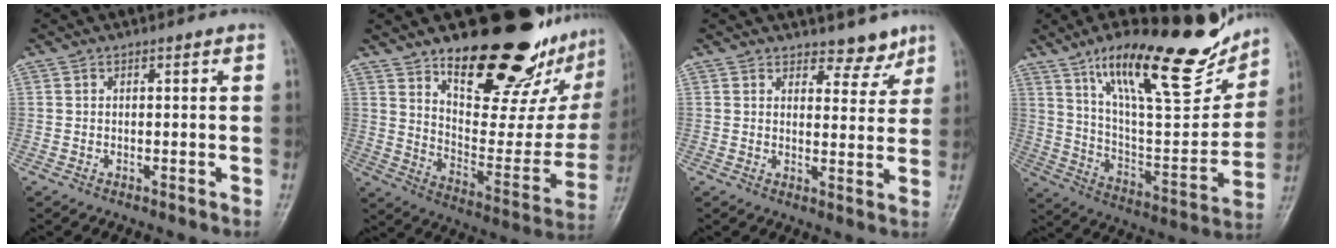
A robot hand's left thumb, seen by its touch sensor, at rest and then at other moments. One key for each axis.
{"total": 29.4, "fx": 19.7, "fy": 11.6, "fz": 18.4, "tx": -0.227, "ty": -0.104, "tz": 0.295}
{"total": 4.7, "fx": 3.9, "fy": 2.4, "fz": 1.2, "tx": 0.014, "ty": -0.030, "tz": 0.053}
{"total": 25.6, "fx": 17.2, "fy": 7.6, "fz": 17.4, "tx": -0.230, "ty": -0.068, "tz": 0.286}